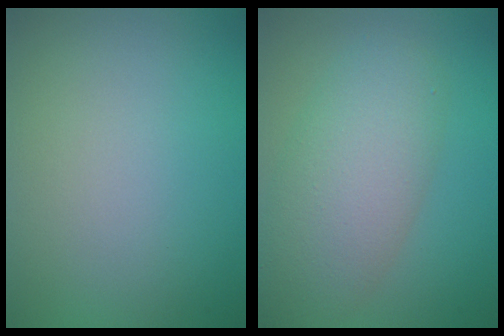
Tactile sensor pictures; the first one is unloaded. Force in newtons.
{"total": 6.6, "press": 6.6, "slide": 0.4}